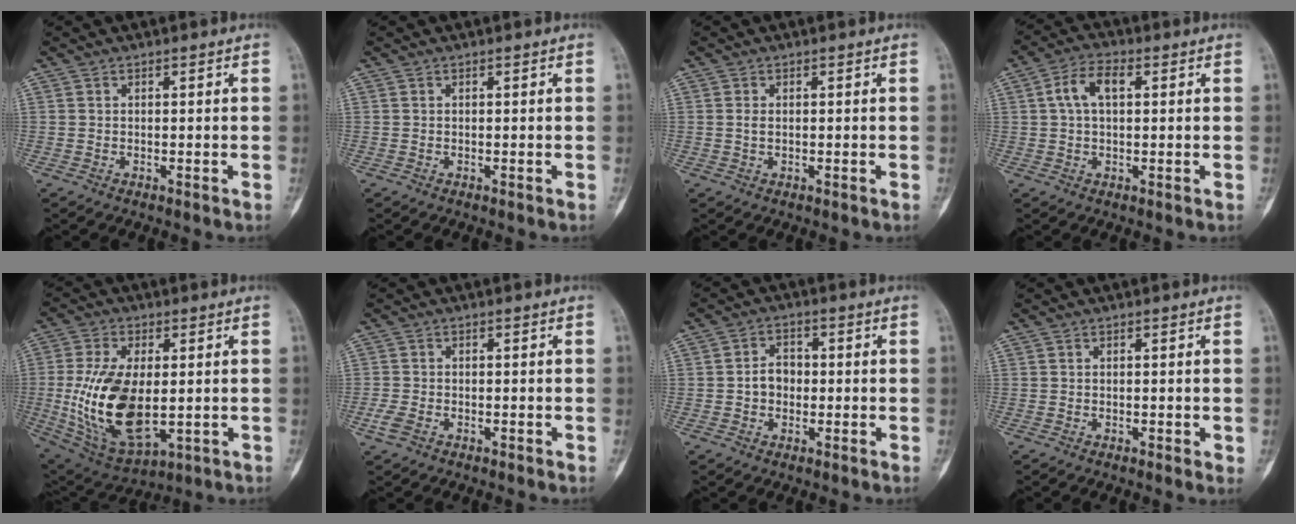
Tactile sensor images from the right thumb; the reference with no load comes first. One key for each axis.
{"total": 0.0}
{"total": 1.1, "fx": 0.0, "fy": 0.6, "fz": 0.9, "tx": -0.017, "ty": -0.001, "tz": 0.001}
{"total": 6.4, "fx": 1.5, "fy": 3.4, "fz": 5.1, "tx": -0.099, "ty": 0.017, "tz": 0.023}
{"total": 18.2, "fx": -1.0, "fy": 9.4, "fz": 15.5, "tx": -0.304, "ty": -0.011, "tz": 0.003}
{"total": 2.7, "fx": -1.3, "fy": 1.6, "fz": 1.7, "tx": -0.044, "ty": 0.001, "tz": -0.028}
{"total": 4.4, "fx": -0.5, "fy": 3.5, "fz": 2.6, "tx": -0.025, "ty": 0.017, "tz": -0.014}
{"total": 1.5, "fx": -0.2, "fy": 0.6, "fz": 1.4, "tx": -0.018, "ty": -0.003, "tz": -0.004}